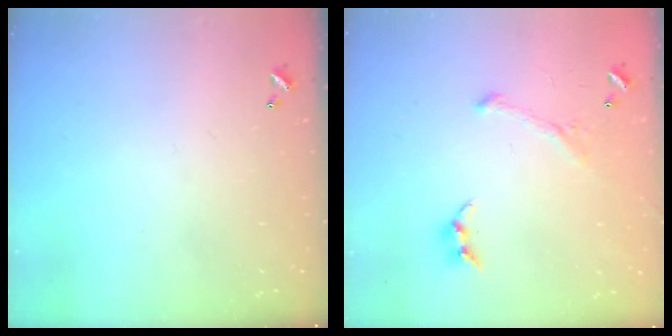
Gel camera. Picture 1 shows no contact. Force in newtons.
{"total": 2.8, "press": 2.6, "slide": 1.0}